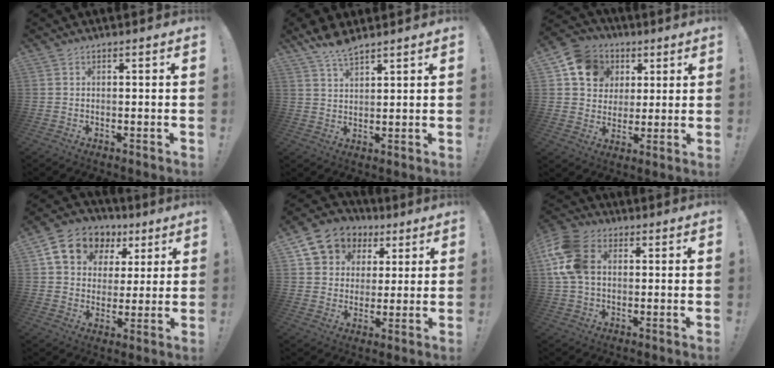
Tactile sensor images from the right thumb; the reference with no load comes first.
{"total": 6.0, "force": [5.1, 1.4, 2.8], "torque": [-0.061, -0.027, 0.095]}
{"total": 12.7, "force": [4.7, 10.8, 4.7], "torque": [-0.053, -0.023, 0.094]}
{"total": 13.8, "force": [6.3, 10.7, 5.9], "torque": [-0.093, -0.025, 0.125]}
{"total": 10.1, "force": [4.5, 8.5, 2.9], "torque": [-0.042, -0.030, 0.093]}
{"total": 14.3, "force": [2.8, 10.3, 9.5], "torque": [-0.201, 0.001, 0.054]}